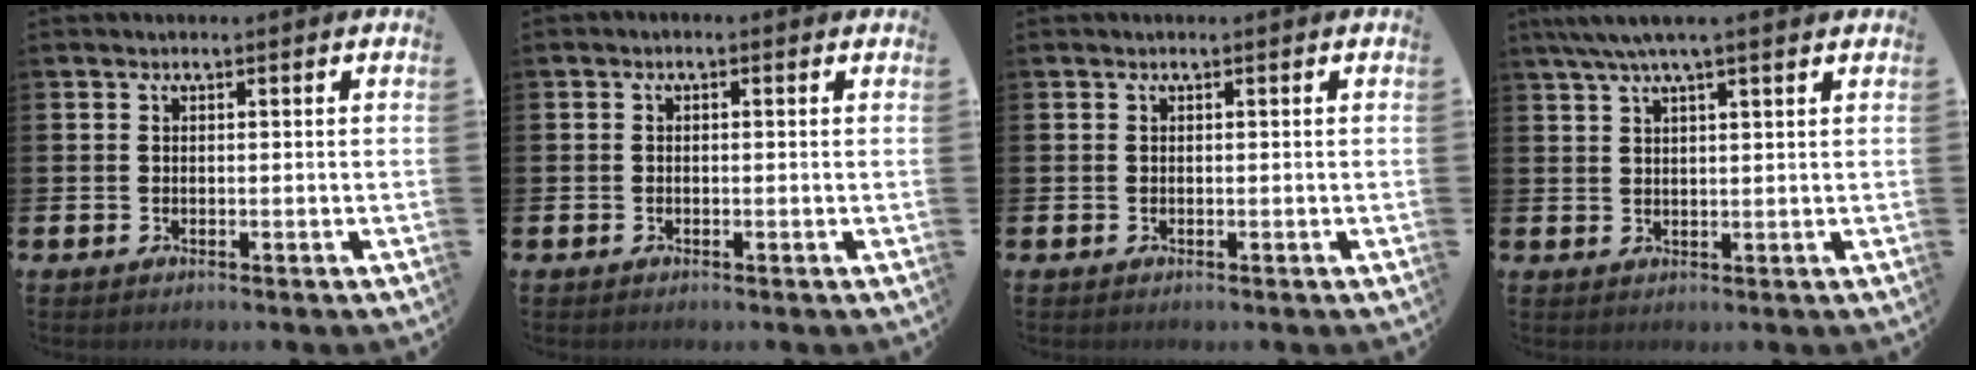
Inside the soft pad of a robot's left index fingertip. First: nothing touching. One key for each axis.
{"total": 0.6, "fx": -0.5, "fy": 0.3, "fz": 0.3, "tx": -0.004, "ty": 0.002, "tz": -0.011}
{"total": 0.0}
{"total": 4.7, "fx": 3.6, "fy": 0.5, "fz": 3.0, "tx": -0.064, "ty": -0.002, "tz": 0.064}